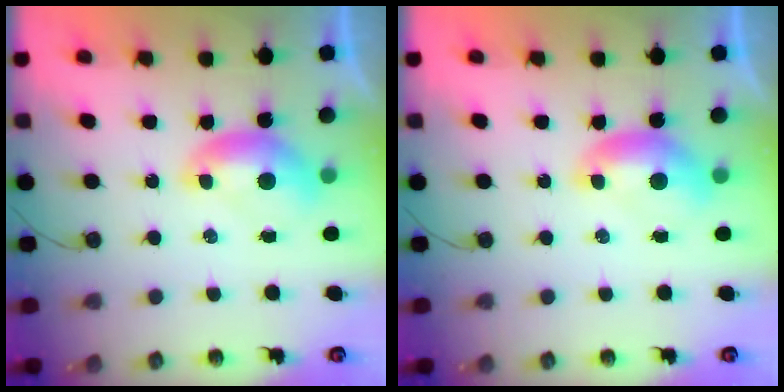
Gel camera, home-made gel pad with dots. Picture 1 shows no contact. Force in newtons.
{"total": 0.0}